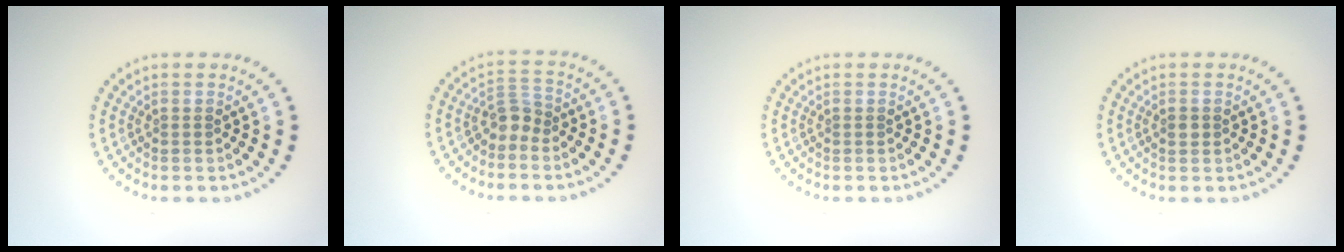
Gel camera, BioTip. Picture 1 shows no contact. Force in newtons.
{"total": 2.1, "press": 1.6, "slide": 1.3}
{"total": 0.0}
{"total": 1.1, "press": 1.1, "slide": 0.0}